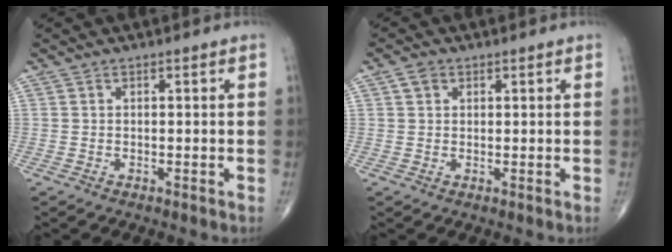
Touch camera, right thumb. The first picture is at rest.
{"total": 2.2, "force": [0.9, 1.7, 1.0], "torque": [-0.012, 0.002, 0.014]}